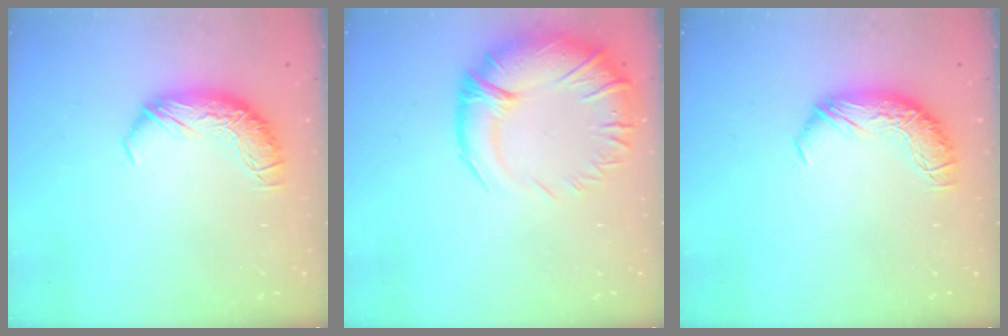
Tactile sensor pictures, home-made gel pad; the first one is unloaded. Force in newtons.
{"total": 12.2, "press": 10.8, "slide": 5.6}
{"total": 0.0}